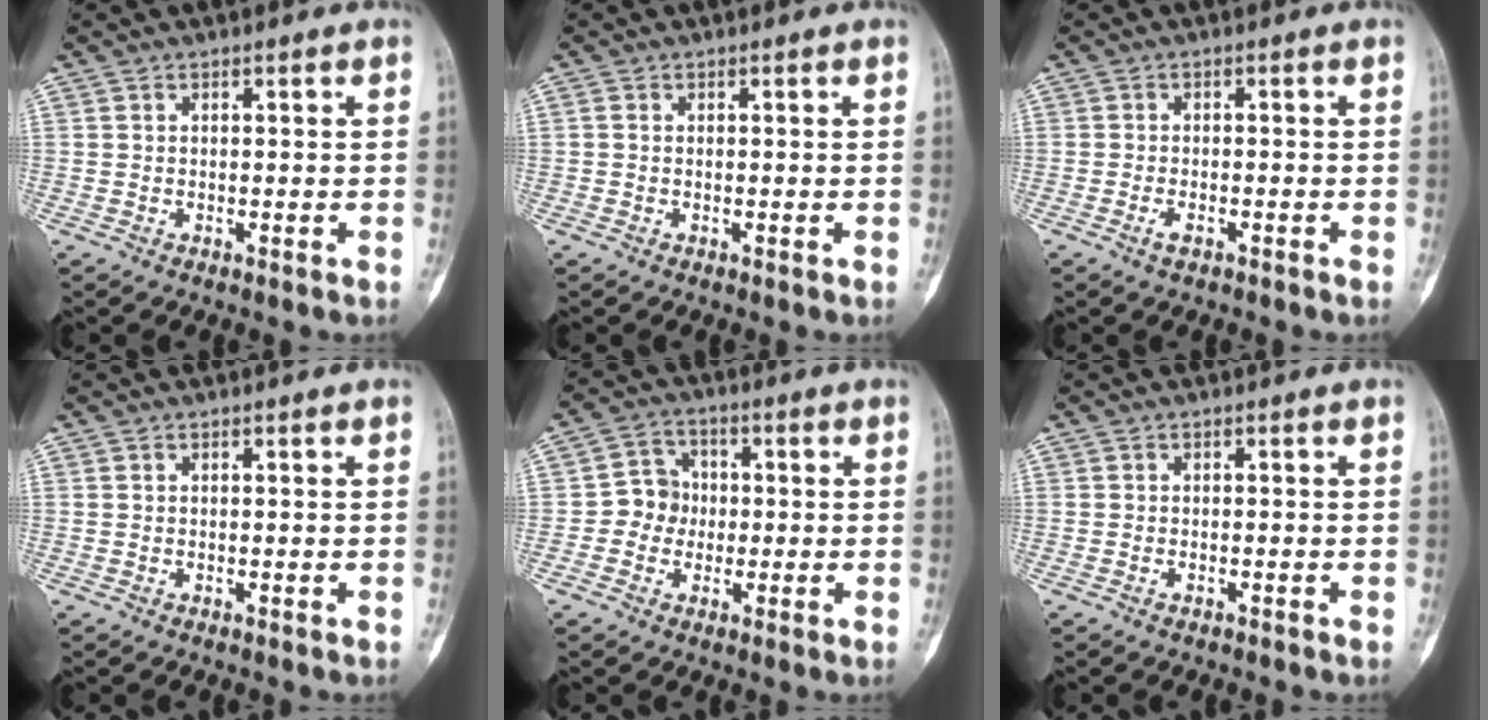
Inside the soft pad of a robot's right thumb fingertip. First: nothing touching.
{"total": 0.0}
{"total": 1.9, "force": [-1.1, 0.7, 1.3], "torque": [-0.032, 0.003, -0.022]}
{"total": 0.0}
{"total": 5.9, "force": [-0.6, 5.6, 2.0], "torque": [0.002, 0.015, -0.023]}
{"total": 0.5, "force": [-0.4, 0.2, 0.3], "torque": [-0.012, 0.005, -0.006]}